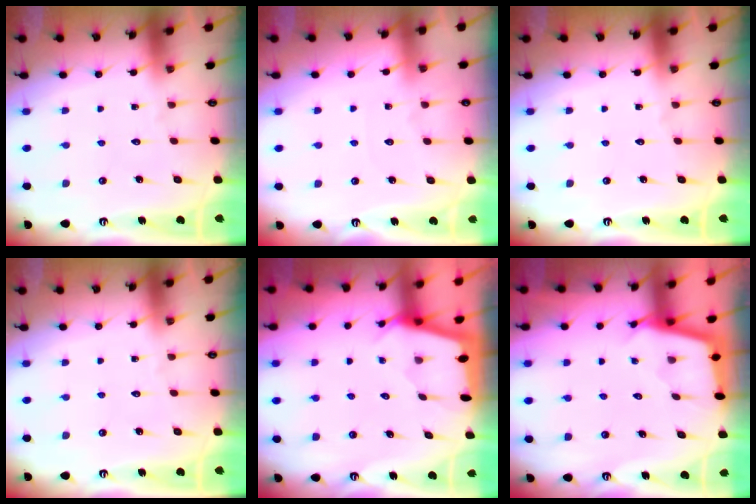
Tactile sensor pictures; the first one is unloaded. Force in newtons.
{"total": 2.3, "press": 2.3, "slide": 0.3}
{"total": 0.0}
{"total": 0.0}
{"total": 2.2, "press": 2.2, "slide": 0.3}
{"total": 2.3, "press": 2.3, "slide": 0.2}